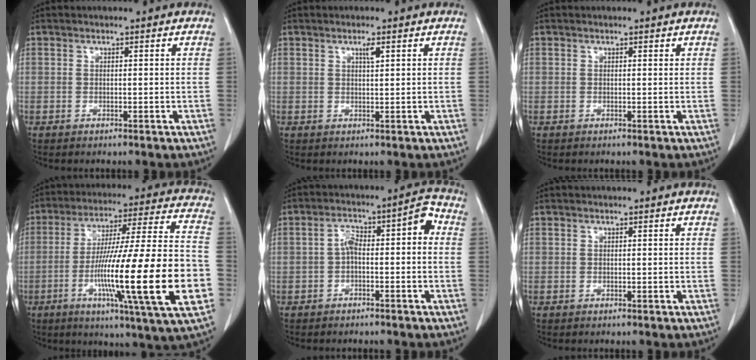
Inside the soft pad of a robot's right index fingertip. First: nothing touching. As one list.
[{"total": 1.4, "force": [0.7, 0.1, 1.2], "torque": [-0.021, -0.002, 0.012]}, {"total": 0.0}, {"total": 25.9, "force": [-6.3, 0.6, 25.1], "torque": [-0.381, -0.017, -0.110]}, {"total": 6.6, "force": [-0.5, 2.3, 6.2], "torque": [-0.093, 0.041, -0.009]}, {"total": 0.0}]